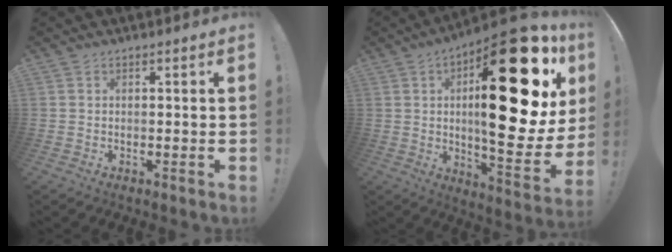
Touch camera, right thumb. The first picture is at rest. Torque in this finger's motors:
{"motor_torque": [1.17, 2.68, 2.52, 0.25, 0.67]}